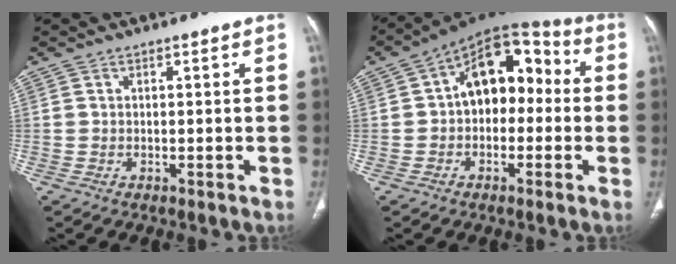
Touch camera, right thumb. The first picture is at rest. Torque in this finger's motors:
{"motor_torque": [0.40, 0.89, 0.49, -0.17, 0.11]}